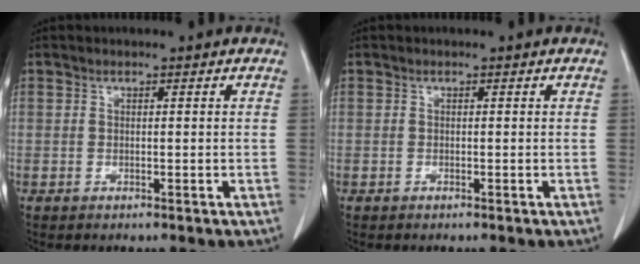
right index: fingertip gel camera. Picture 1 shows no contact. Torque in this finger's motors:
{"motor_torque": [0.02, 0.00, 0.00, 0.01]}